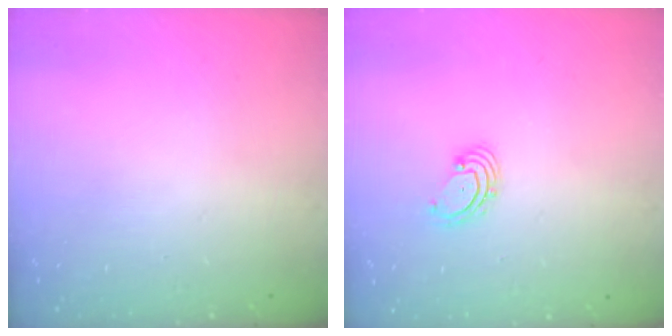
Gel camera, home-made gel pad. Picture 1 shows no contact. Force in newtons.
{"total": 1.8, "press": 1.7, "slide": 0.7}